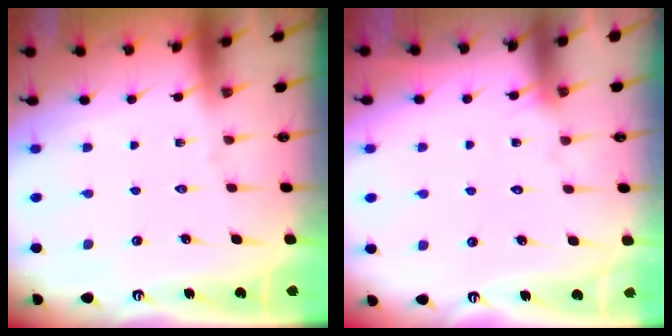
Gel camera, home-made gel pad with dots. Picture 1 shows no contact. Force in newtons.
{"total": 5.4, "press": 5.4, "slide": 0.3}